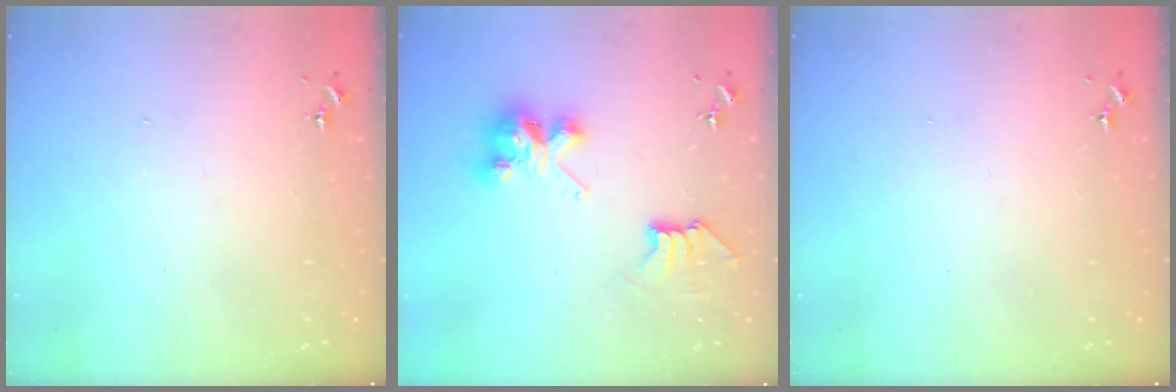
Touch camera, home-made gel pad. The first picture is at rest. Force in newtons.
{"total": 8.3, "press": 8.3, "slide": 0.1}
{"total": 0.0}